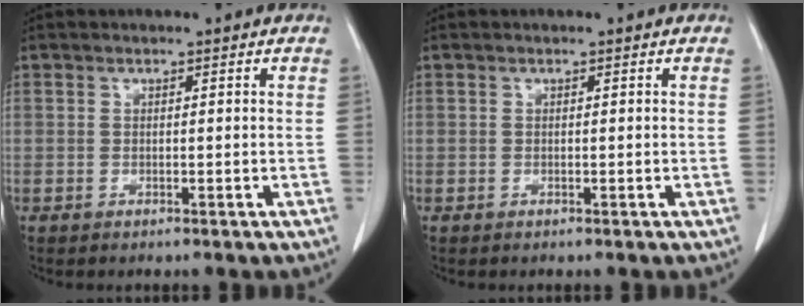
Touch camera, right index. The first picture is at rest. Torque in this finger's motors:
{"motor_torque": [-0.01, 0.01, 0.00, 0.00]}